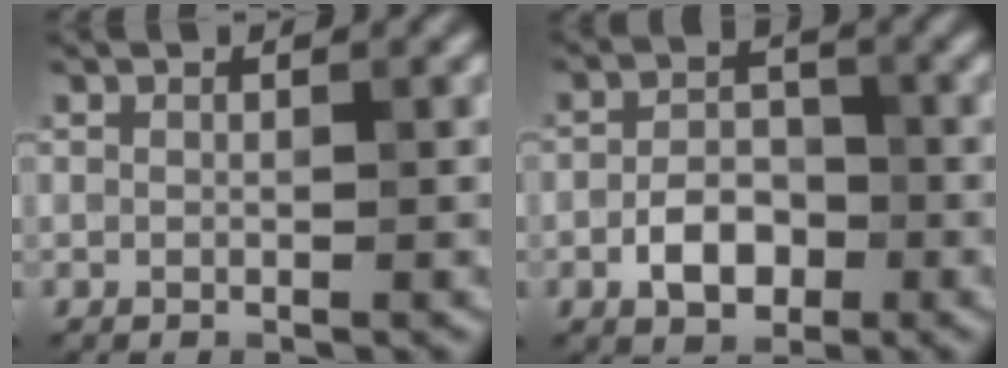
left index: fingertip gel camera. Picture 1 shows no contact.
{"total": 3.7, "force": [-1.5, 2.3, 2.4], "torque": [-0.035, 0.007, -0.031]}